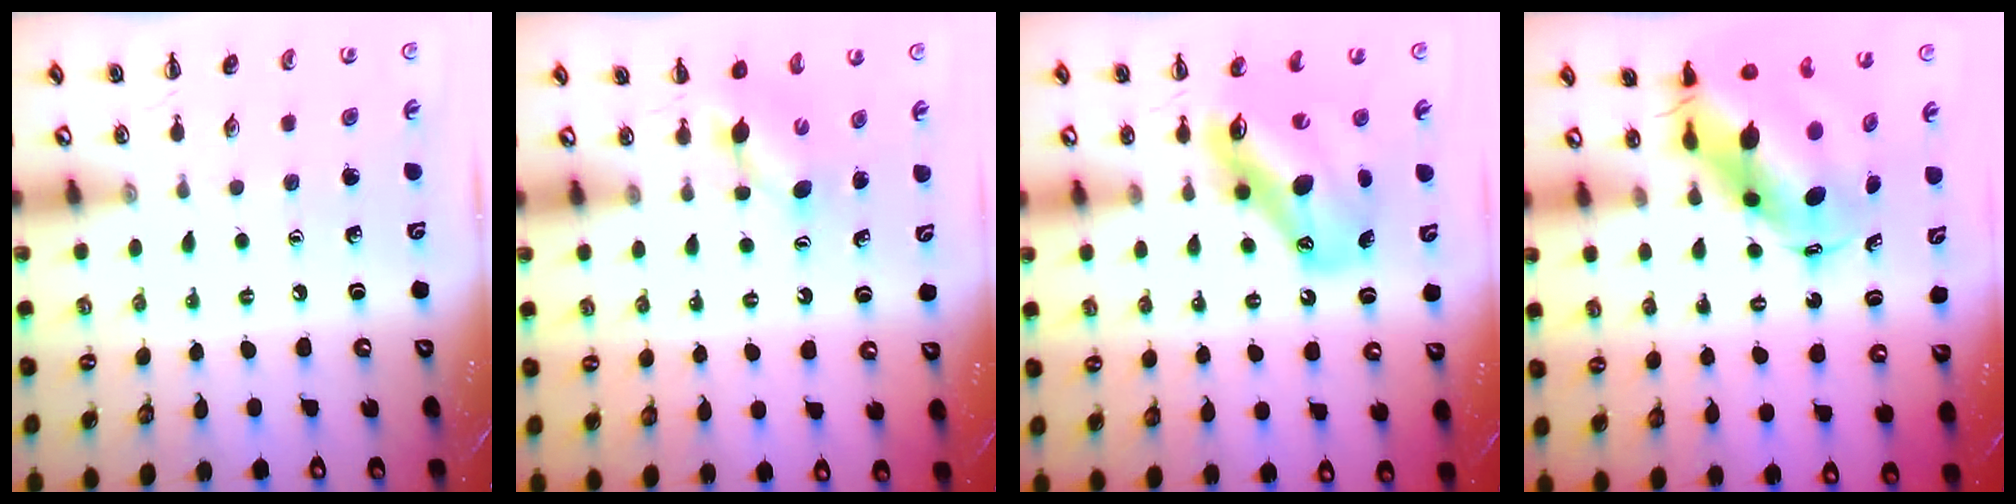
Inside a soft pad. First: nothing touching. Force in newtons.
{"total": 3.5, "press": 3.4, "slide": 0.9}
{"total": 12.7, "press": 12.2, "slide": 3.7}
{"total": 9.0, "press": 8.7, "slide": 2.4}